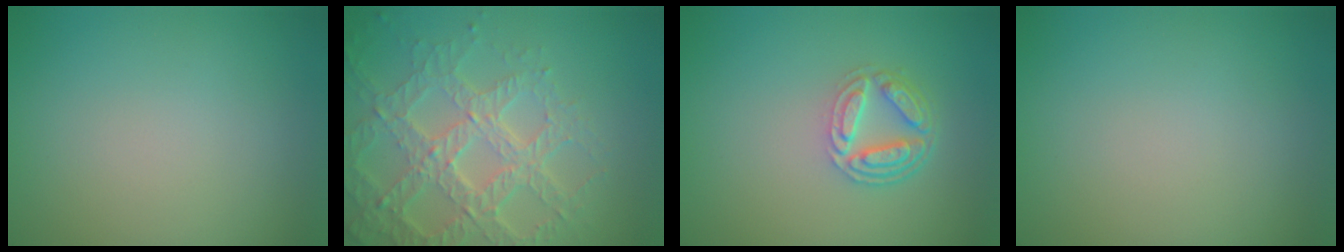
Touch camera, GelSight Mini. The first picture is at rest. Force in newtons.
{"total": 7.2, "press": 5.1, "slide": 5.1}
{"total": 4.1, "press": 3.2, "slide": 2.6}
{"total": 0.0}